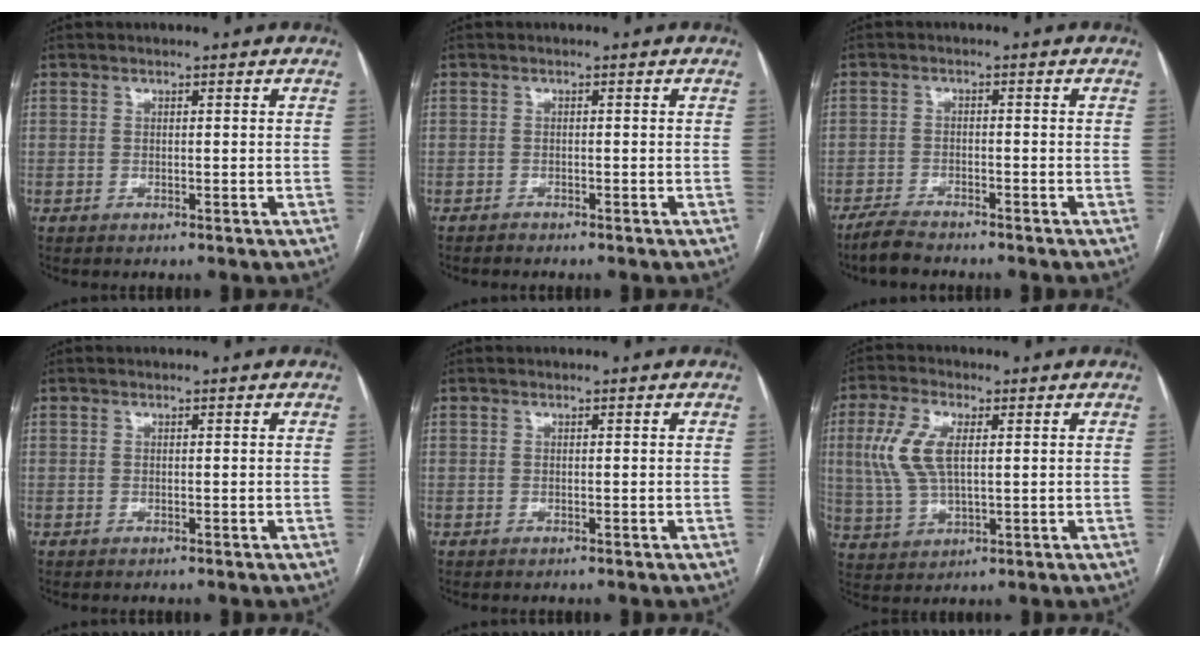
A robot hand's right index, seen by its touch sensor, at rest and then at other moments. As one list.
[{"total": 0.7, "force": [-0.7, 0.1, 0.0], "torque": [-0.004, -0.002, -0.014]}, {"total": 4.1, "force": [-3.7, 0.6, 1.6], "torque": [-0.034, -0.011, -0.069]}, {"total": 0.0}, {"total": 0.0}, {"total": 8.9, "force": [1.9, 3.8, 7.8], "torque": [-0.190, 0.012, 0.041]}]